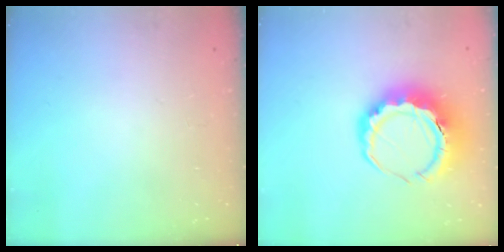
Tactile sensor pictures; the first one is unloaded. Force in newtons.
{"total": 11.1, "press": 10.9, "slide": 2.3}